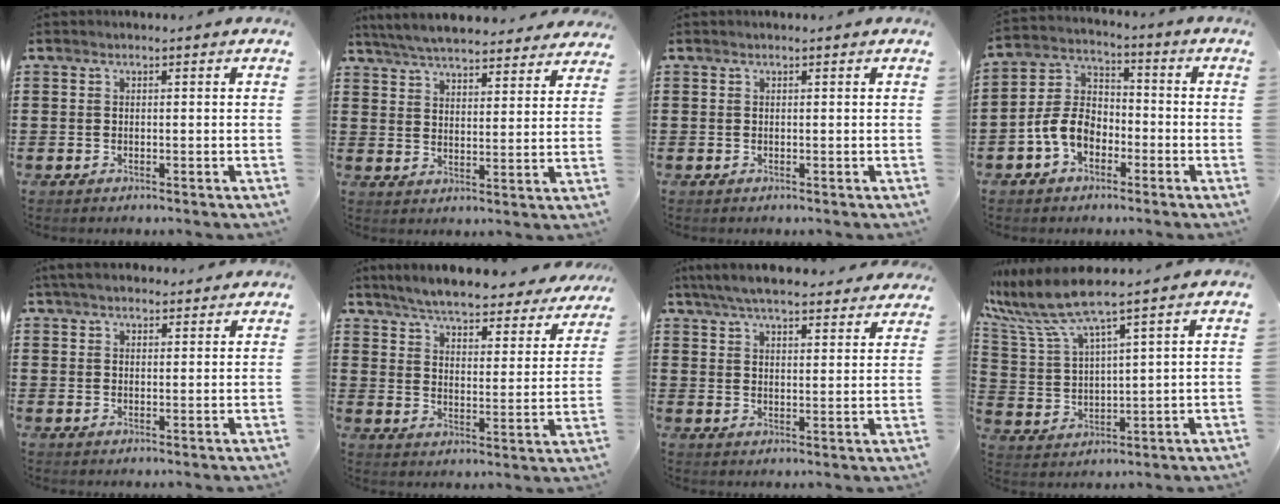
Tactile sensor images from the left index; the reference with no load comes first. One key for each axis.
{"total": 6.2, "fx": 6.0, "fy": 0.3, "fz": 1.6, "tx": -0.054, "ty": -0.025, "tz": 0.108}
{"total": 0.0}
{"total": 7.1, "fx": -3.4, "fy": 4.8, "fz": 4.0, "tx": -0.111, "ty": 0.008, "tz": -0.073}
{"total": 3.7, "fx": 3.3, "fy": 1.0, "fz": 1.3, "tx": -0.035, "ty": 0.000, "tz": 0.064}
{"total": 5.5, "fx": 5.3, "fy": 0.0, "fz": 1.4, "tx": -0.054, "ty": -0.038, "tz": 0.088}
{"total": 6.6, "fx": 6.2, "fy": 0.7, "fz": 2.2, "tx": -0.064, "ty": -0.021, "tz": 0.112}
{"total": 8.0, "fx": 6.7, "fy": 0.5, "fz": 4.3, "tx": -0.119, "ty": -0.035, "tz": 0.114}